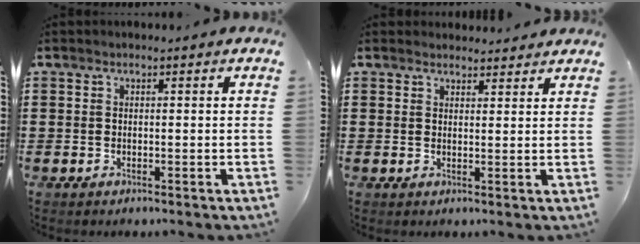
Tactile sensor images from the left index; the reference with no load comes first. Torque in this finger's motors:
{"motor_torque": [0.47, -0.48, 0.16, -0.01]}